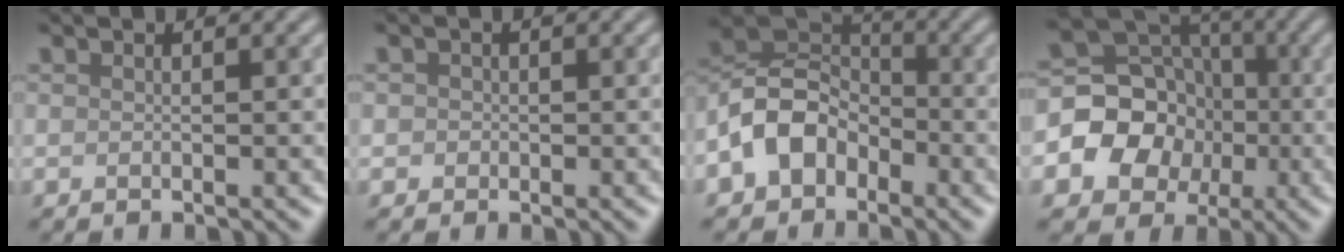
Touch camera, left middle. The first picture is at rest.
{"total": 2.0, "force": [0.7, 1.8, 0.6], "torque": [0.015, 0.016, -0.016]}
{"total": 6.5, "force": [-2.8, 4.7, 3.5], "torque": [-0.063, 0.011, -0.073]}
{"total": 8.3, "force": [-1.5, 7.2, 3.9], "torque": [-0.056, 0.003, -0.051]}